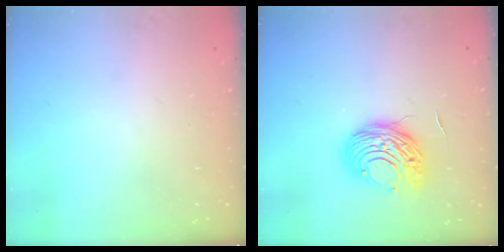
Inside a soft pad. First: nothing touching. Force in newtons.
{"total": 10.5, "press": 10.5, "slide": 0.9}